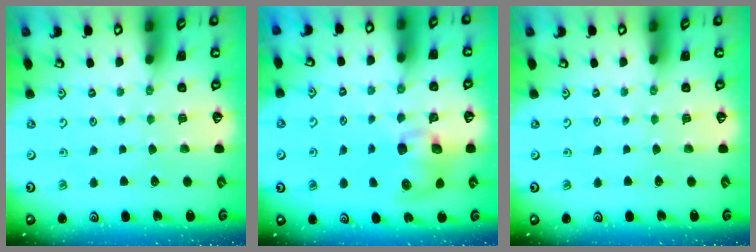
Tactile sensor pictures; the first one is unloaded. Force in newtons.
{"total": 8.8, "press": 8.7, "slide": 1.2}
{"total": 0.0}